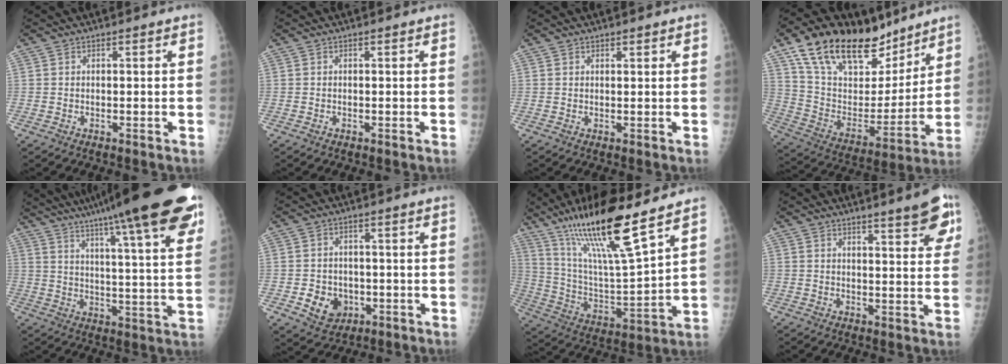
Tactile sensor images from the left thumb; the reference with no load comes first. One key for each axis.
{"total": 0.0}
{"total": 0.9, "fx": 0.6, "fy": 0.5, "fz": 0.3, "tx": 0.002, "ty": -0.004, "tz": 0.007}
{"total": 26.6, "fx": 18.4, "fy": 12.7, "fz": 14.4, "tx": -0.210, "ty": -0.051, "tz": 0.316}
{"total": 28.0, "fx": 19.8, "fy": 3.1, "fz": 19.6, "tx": -0.283, "ty": -0.050, "tz": 0.274}
{"total": 6.7, "fx": -1.8, "fy": 5.6, "fz": 3.1, "tx": -0.025, "ty": 0.007, "tz": -0.021}
{"total": 22.5, "fx": 15.2, "fy": 2.8, "fz": 16.3, "tx": -0.285, "ty": -0.061, "tz": 0.281}
{"total": 8.7, "fx": 5.4, "fy": 1.9, "fz": 6.6, "tx": -0.064, "ty": -0.025, "tz": 0.065}